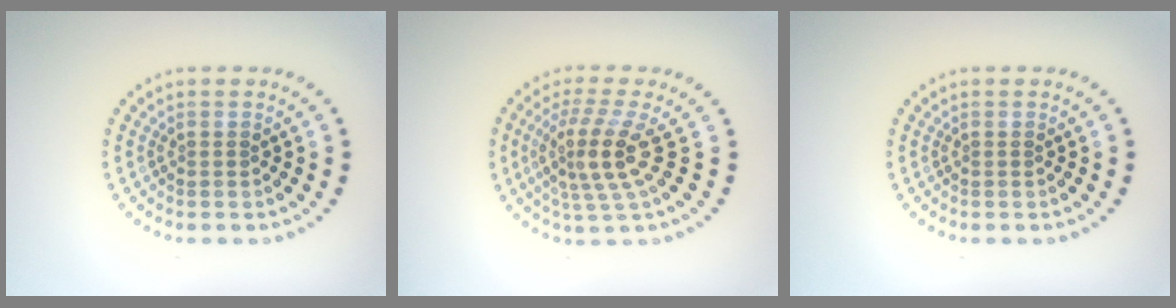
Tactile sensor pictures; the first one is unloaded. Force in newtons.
{"total": 4.1, "press": 3.1, "slide": 2.7}
{"total": 0.0}